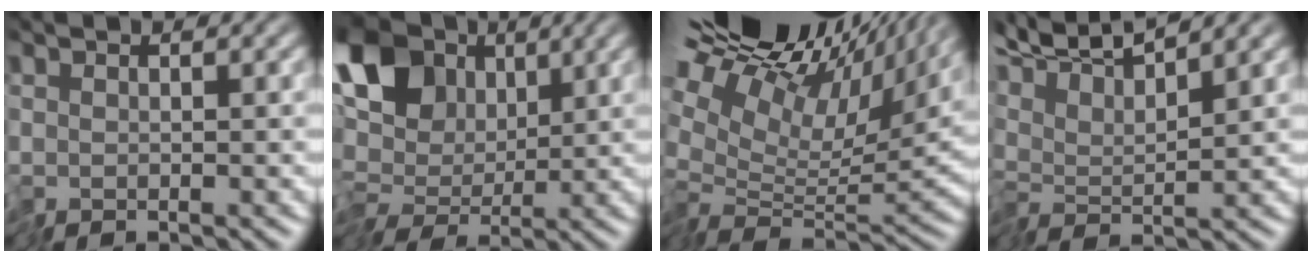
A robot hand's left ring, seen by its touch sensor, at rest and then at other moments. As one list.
[{"total": 11.8, "force": [1.9, 8.2, 8.2], "torque": [-0.140, 0.020, 0.022]}, {"total": 15.4, "force": [8.4, 6.8, 11.0], "torque": [-0.209, 0.035, 0.142]}, {"total": 5.2, "force": [3.8, 0.8, 3.5], "torque": [-0.067, 0.018, 0.060]}]